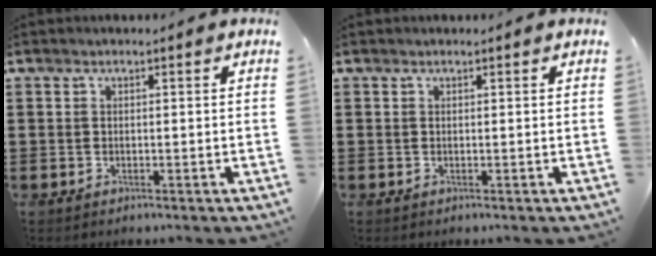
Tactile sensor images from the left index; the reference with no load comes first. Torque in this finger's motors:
{"motor_torque": [-0.87, 0.34, -0.33, -0.21]}